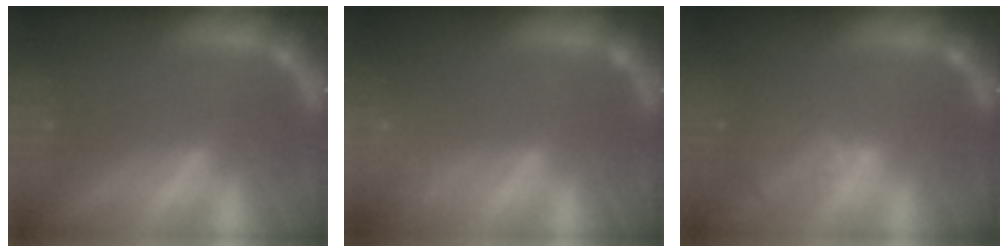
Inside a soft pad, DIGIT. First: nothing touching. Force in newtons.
{"total": 5.5}
{"total": 2.9}